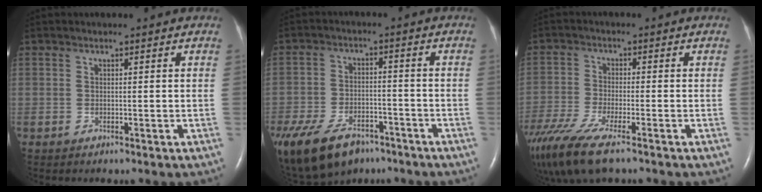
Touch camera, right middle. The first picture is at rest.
{"total": 20.0, "force": [-12.9, 11.3, 10.3], "torque": [-0.299, -0.034, -0.204]}
{"total": 12.3, "force": [-8.9, 2.4, 8.2], "torque": [-0.177, -0.030, -0.160]}